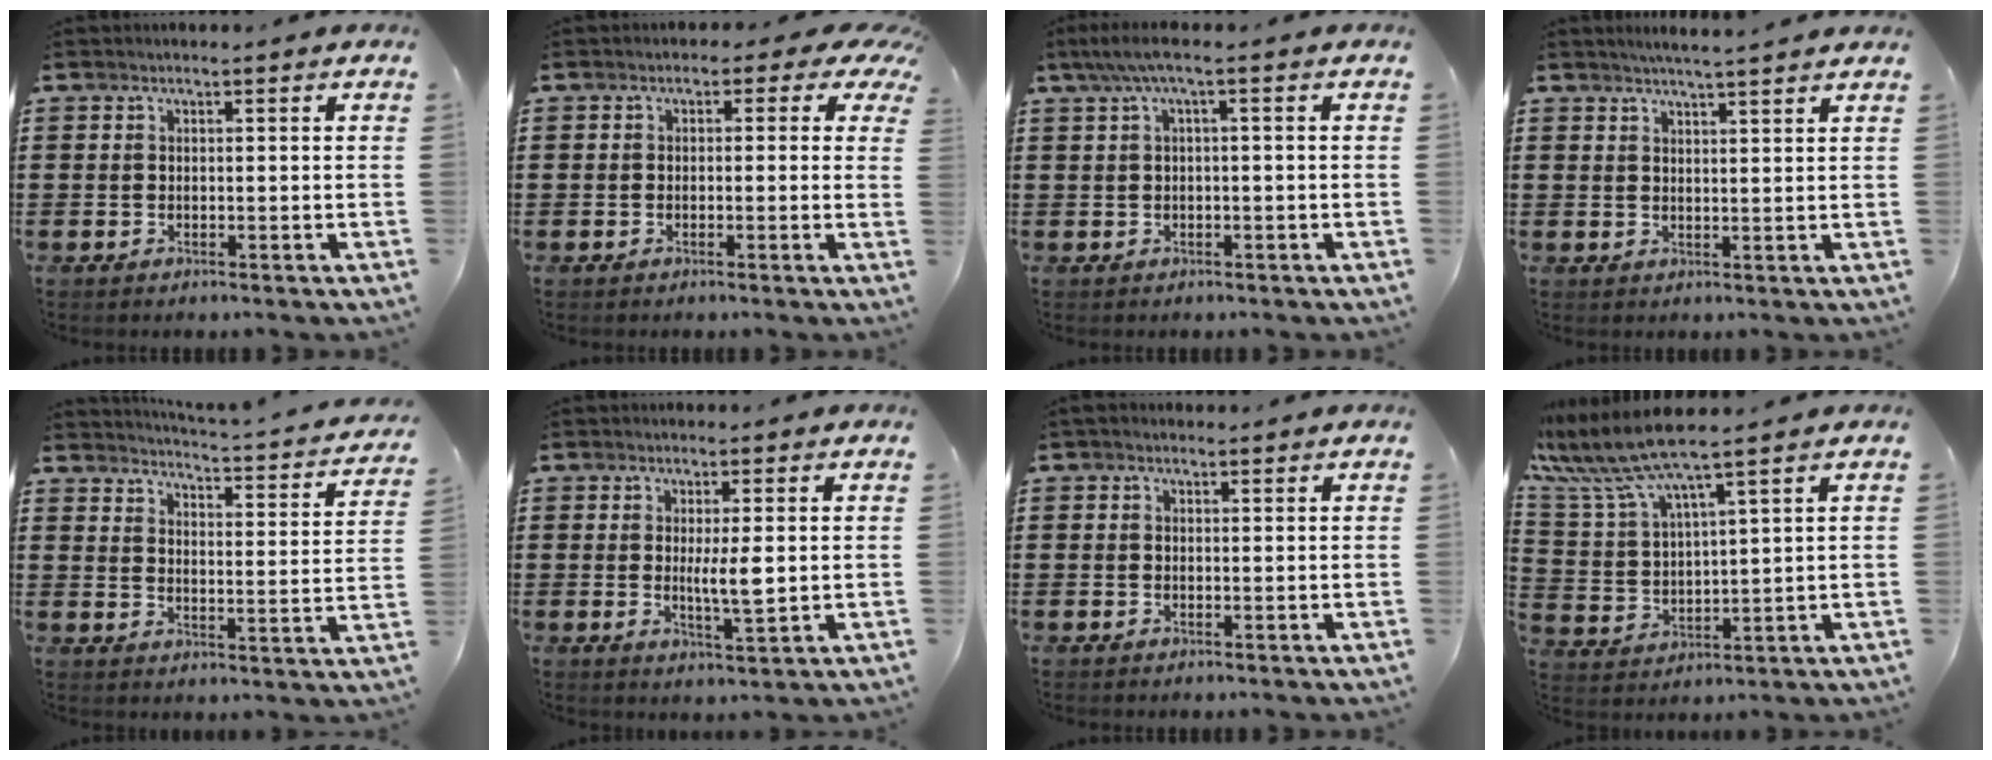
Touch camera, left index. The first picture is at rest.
{"total": 2.0, "force": [-0.2, 1.7, 1.0], "torque": [-0.019, 0.006, -0.009]}
{"total": 3.2, "force": [0.0, 0.3, 3.2], "torque": [-0.066, -0.001, -0.005]}
{"total": 2.5, "force": [2.4, -0.2, 0.4], "torque": [-0.014, -0.005, 0.045]}
{"total": 2.6, "force": [2.5, -0.6, 0.6], "torque": [-0.023, -0.037, 0.030]}
{"total": 4.5, "force": [0.3, 0.7, 4.4], "torque": [-0.073, -0.007, 0.002]}
{"total": 0.6, "force": [0.1, 0.6, 0.1], "torque": [-0.004, 0.005, 0.002]}
{"total": 8.5, "force": [7.2, 0.3, 4.5], "torque": [-0.122, -0.037, 0.125]}